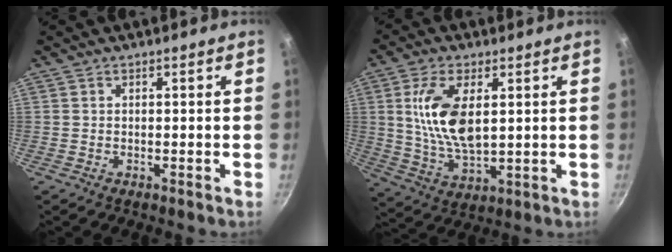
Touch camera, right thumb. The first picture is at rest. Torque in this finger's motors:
{"motor_torque": [0.91, 0.93, 1.47, 0.33, 0.47]}